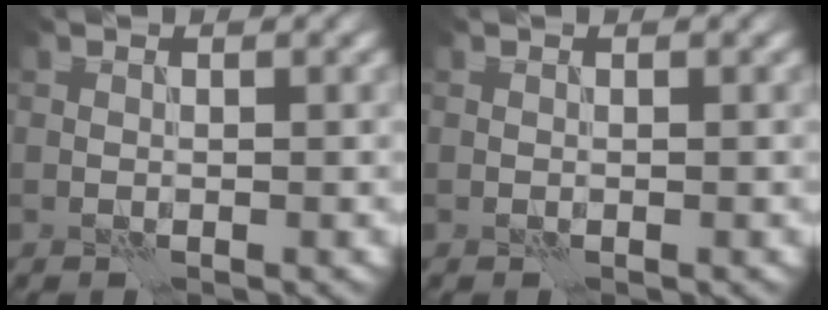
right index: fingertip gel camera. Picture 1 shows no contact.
{"total": 0.0}